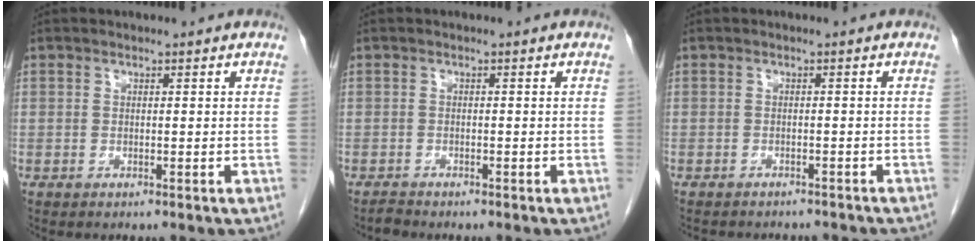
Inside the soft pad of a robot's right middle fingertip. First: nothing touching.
{"total": 0.8, "force": [-0.8, 0.0, 0.0], "torque": [-0.004, -0.003, -0.016]}
{"total": 7.8, "force": [-7.1, 2.3, 2.3], "torque": [-0.029, 0.002, -0.080]}